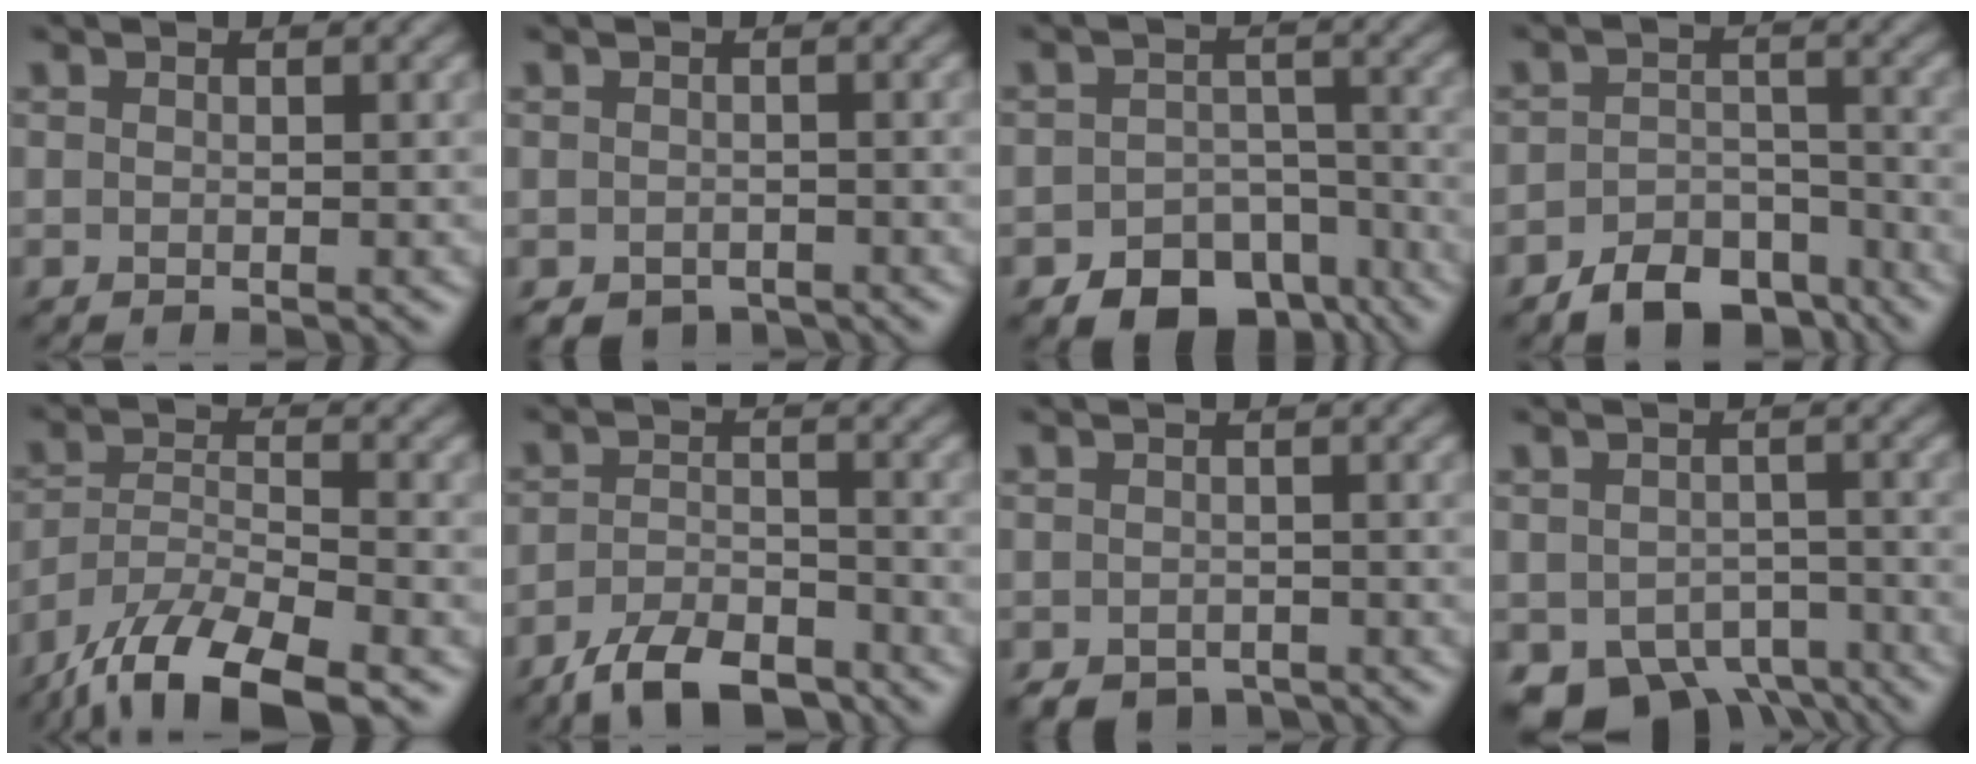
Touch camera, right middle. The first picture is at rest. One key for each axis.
{"total": 1.4, "fx": -1.0, "fy": 0.9, "fz": 0.4, "tx": -0.010, "ty": -0.008, "tz": -0.013}
{"total": 7.6, "fx": -5.5, "fy": 4.3, "fz": 2.9, "tx": -0.036, "ty": -0.015, "tz": -0.086}
{"total": 5.6, "fx": -4.4, "fy": 2.7, "fz": 2.2, "tx": -0.034, "ty": -0.002, "tz": -0.076}
{"total": 10.3, "fx": -8.2, "fy": 2.9, "fz": 5.6, "tx": -0.108, "ty": -0.009, "tz": -0.155}
{"total": 6.0, "fx": -4.9, "fy": 2.1, "fz": 2.8, "tx": -0.048, "ty": -0.002, "tz": -0.092}
{"total": 2.0, "fx": -1.4, "fy": 1.2, "fz": 0.6, "tx": -0.010, "ty": -0.008, "tz": -0.021}
{"total": 6.8, "fx": -4.3, "fy": 4.1, "fz": 3.1, "tx": -0.051, "ty": -0.023, "tz": -0.064}